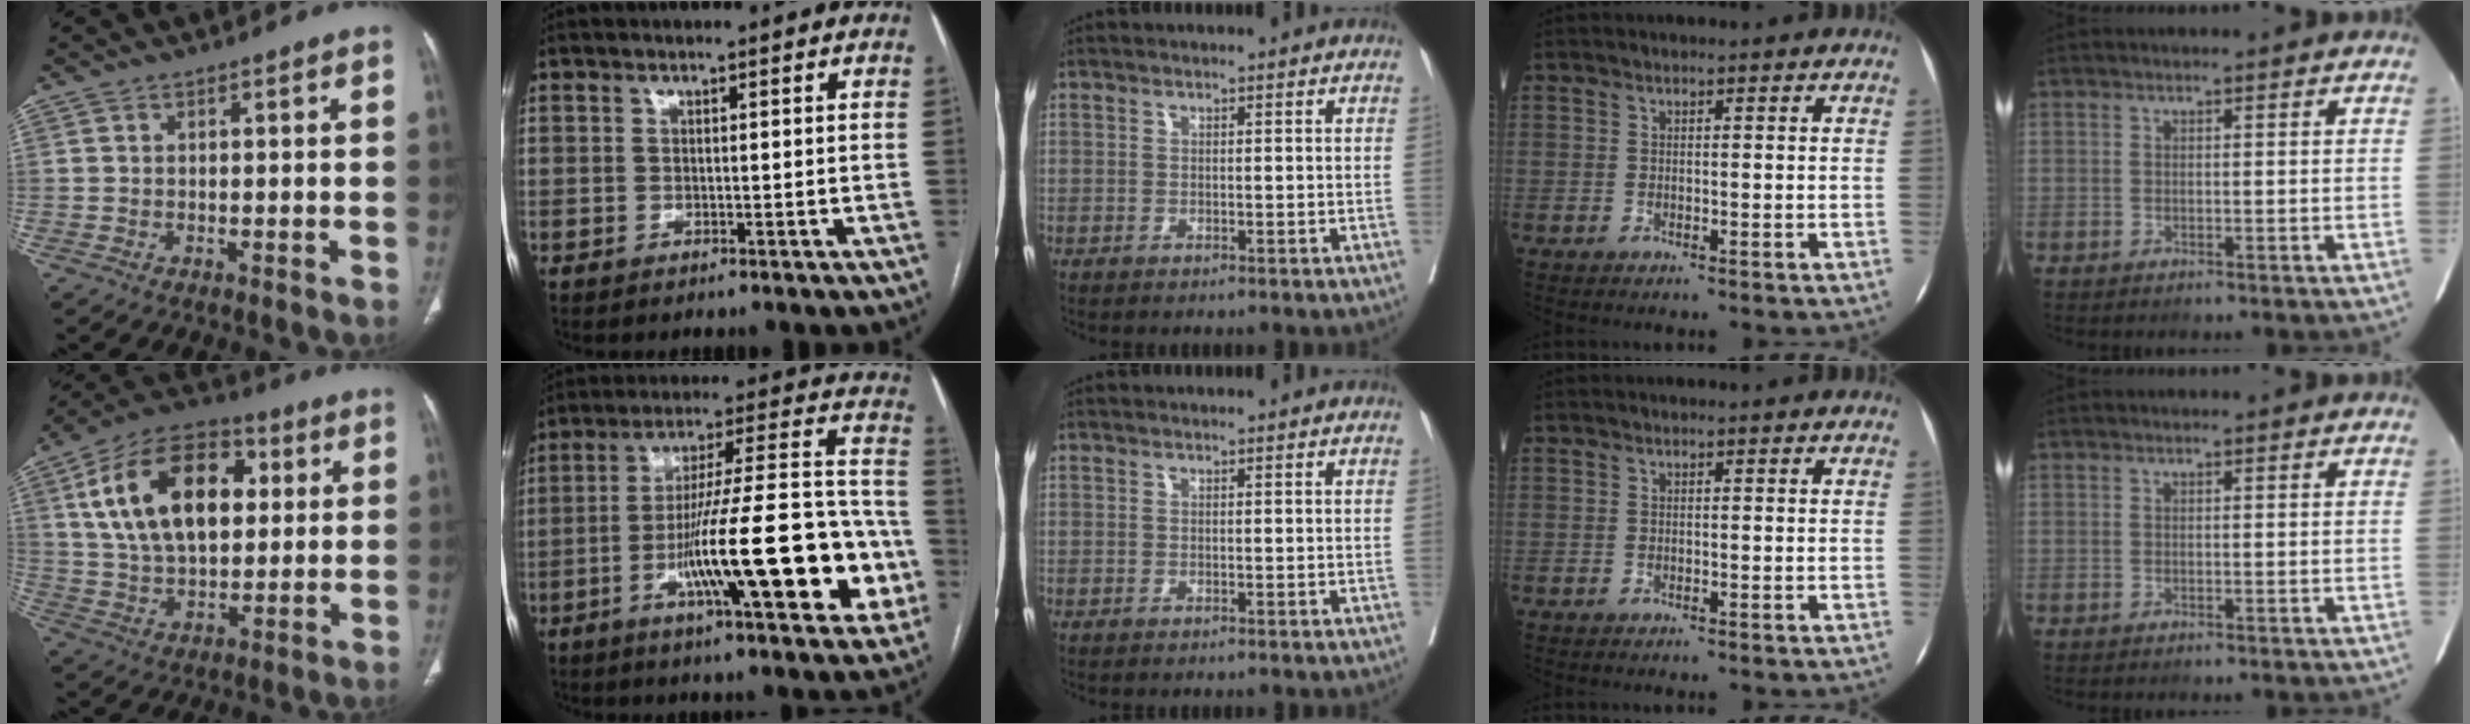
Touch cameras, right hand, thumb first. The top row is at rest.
{"thumb": {"total": 22.1, "force": [5.6, 13.4, 16.7], "torque": [-0.264, 0.009, 0.093]}, "index": {"total": 22.9, "force": [-7.2, 3.2, 21.5], "torque": [-0.292, 0.016, -0.106]}}